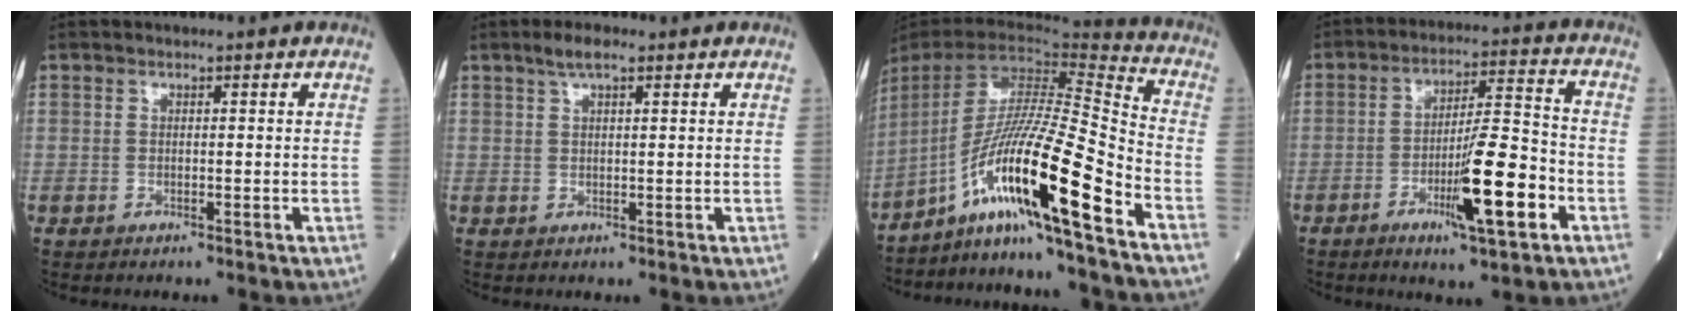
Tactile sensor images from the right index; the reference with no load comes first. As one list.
[{"total": 2.7, "force": [1.9, 0.5, 1.9], "torque": [-0.042, 0.011, 0.037]}, {"total": 19.2, "force": [-11.6, -1.5, 15.3], "torque": [-0.304, -0.015, -0.213]}, {"total": 11.9, "force": [-4.5, 1.0, 11.0], "torque": [-0.184, -0.007, -0.071]}]